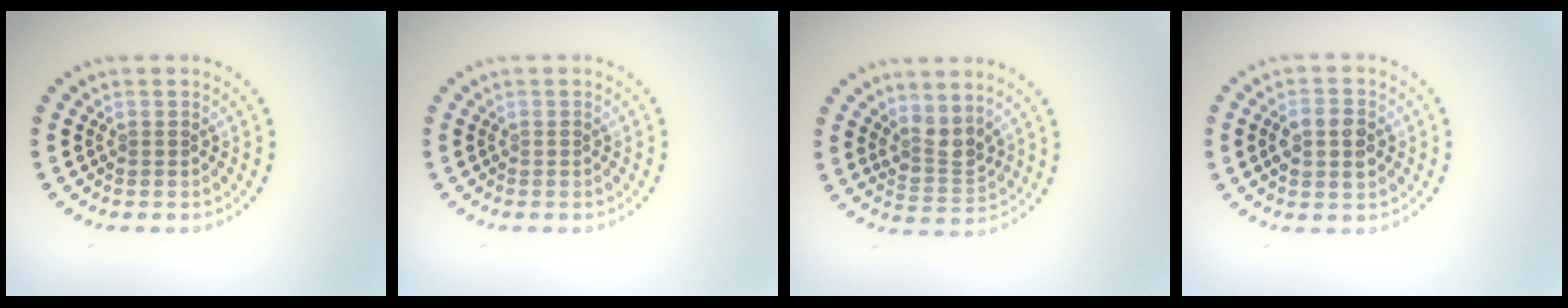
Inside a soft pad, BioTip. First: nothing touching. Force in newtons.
{"total": 0.0}
{"total": 2.5, "press": 1.9, "slide": 1.6}
{"total": 3.5, "press": 3.5, "slide": 0.2}